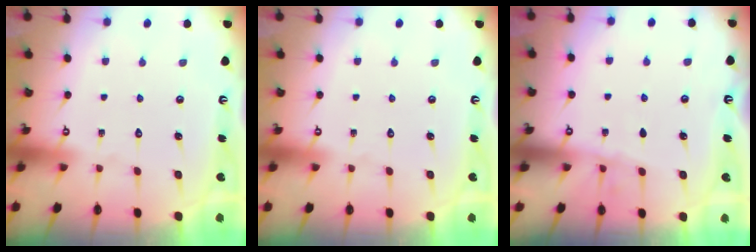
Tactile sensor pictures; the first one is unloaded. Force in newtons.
{"total": 0.0}
{"total": 5.4, "press": 5.4, "slide": 0.6}